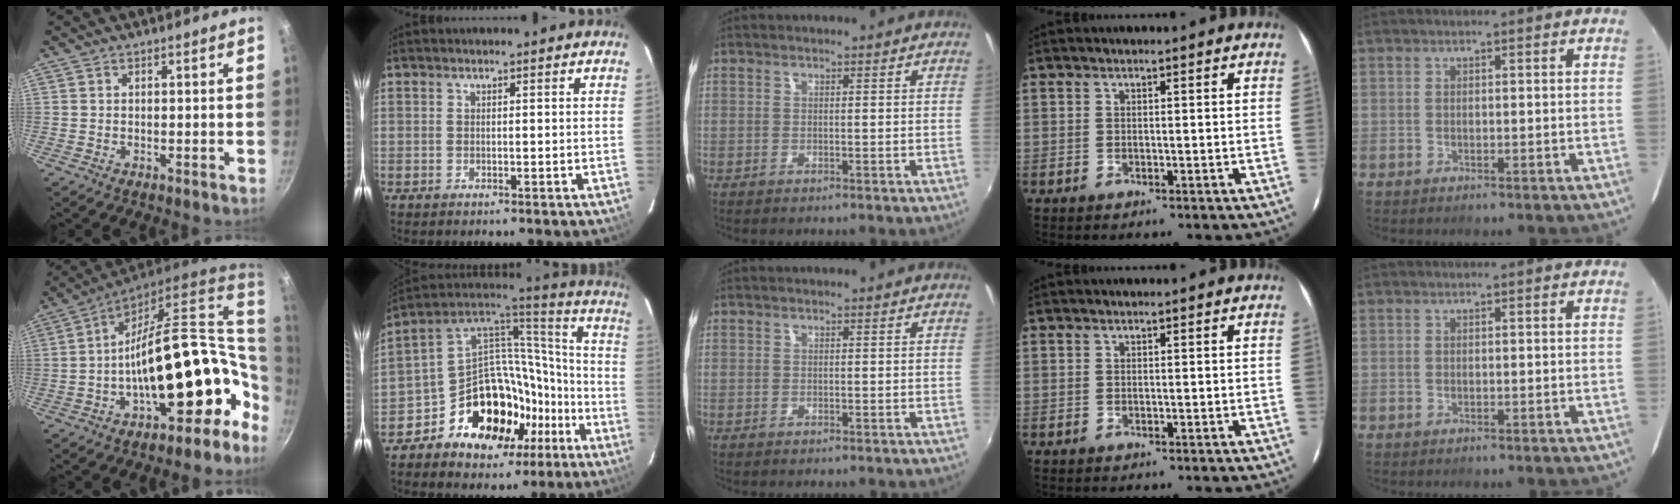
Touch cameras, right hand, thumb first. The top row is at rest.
{"thumb": {"total": 20.5, "force": [-0.4, 10.4, 17.7], "torque": [-0.203, 0.031, 0.005]}, "index": {"total": 20.7, "force": [-11.2, 15.4, 8.2], "torque": [-0.169, 0.080, -0.156]}}